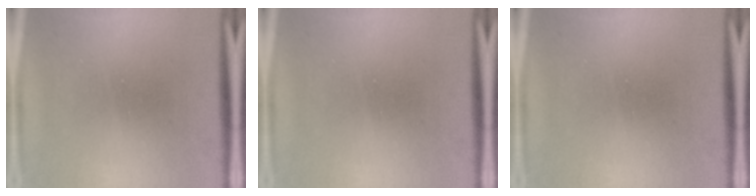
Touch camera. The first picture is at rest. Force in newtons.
{"total": 0.0}
{"total": 0.0}